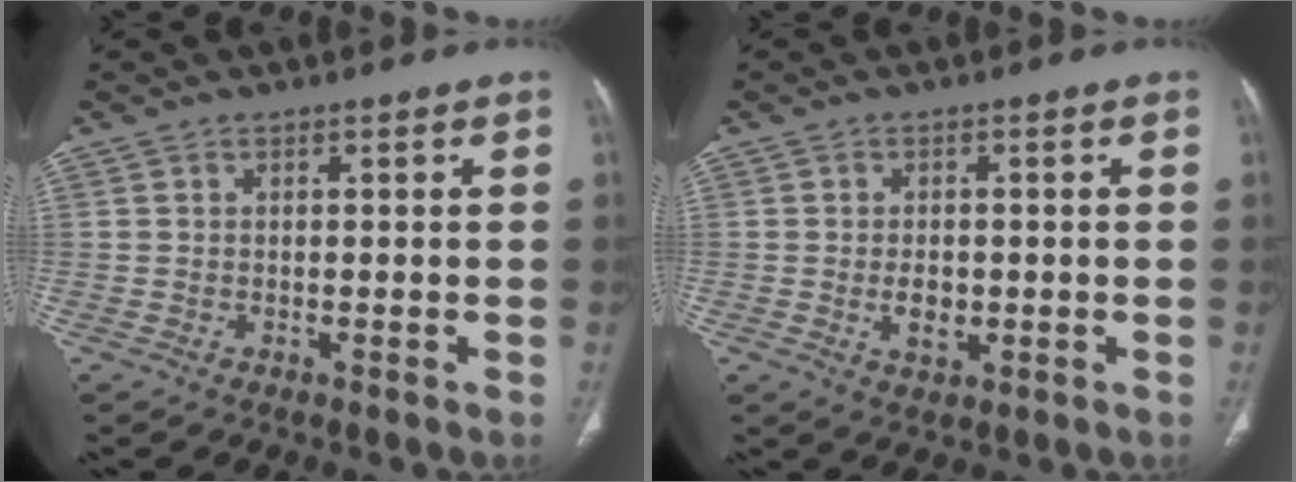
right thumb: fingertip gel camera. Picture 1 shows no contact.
{"total": 3.8, "force": [-0.5, 2.4, 2.9], "torque": [-0.042, -0.002, -0.005]}